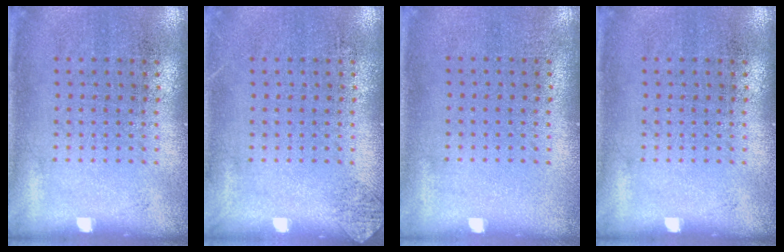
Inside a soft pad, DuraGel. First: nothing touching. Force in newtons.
{"total": 0.8, "press": 0.8, "slide": 0.1}
{"total": 0.0}
{"total": 0.0}